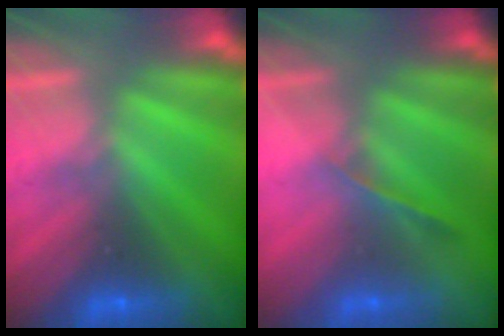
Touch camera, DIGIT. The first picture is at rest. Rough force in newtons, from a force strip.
{"total": 1.2}